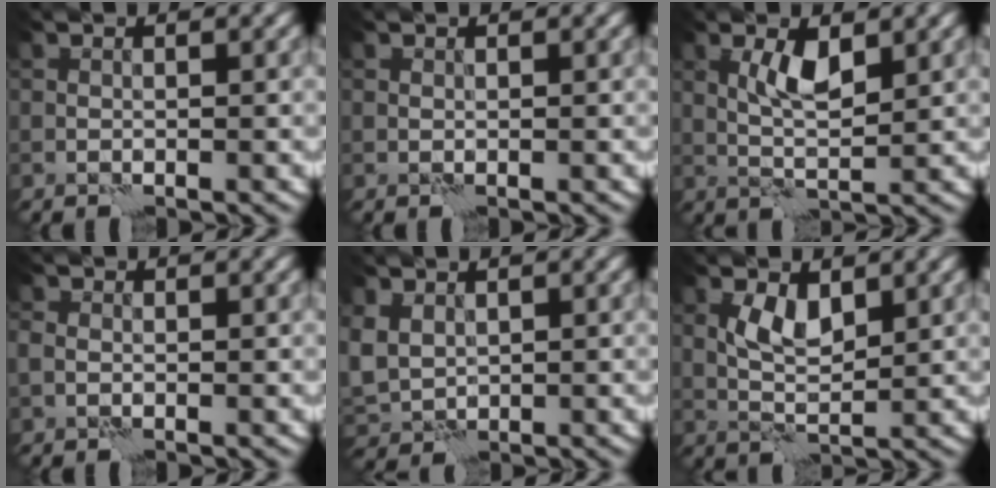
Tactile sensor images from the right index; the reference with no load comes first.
{"total": 0.0}
{"total": 2.8, "force": [1.3, 0.7, 2.3], "torque": [-0.050, -0.002, 0.027]}
{"total": 0.6, "force": [-0.3, 0.5, 0.2], "torque": [-0.006, 0.002, -0.009]}
{"total": 3.1, "force": [1.1, 2.5, 1.5], "torque": [-0.046, -0.005, 0.023]}
{"total": 2.7, "force": [1.3, 1.1, 2.0], "torque": [-0.044, -0.004, 0.029]}